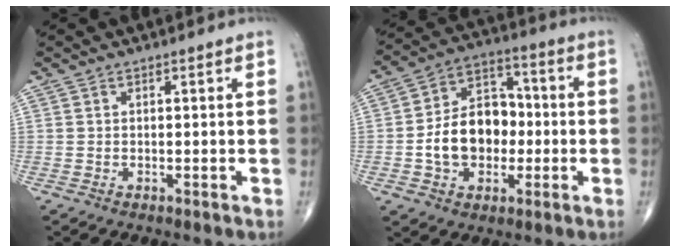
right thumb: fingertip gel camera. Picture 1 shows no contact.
{"total": 14.2, "force": [-2.0, 10.2, 9.7], "torque": [-0.125, 0.038, -0.038]}